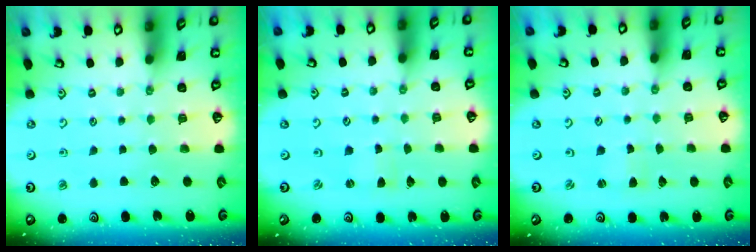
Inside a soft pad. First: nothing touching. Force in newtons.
{"total": 0.5, "press": 0.5, "slide": 0.1}
{"total": 1.8, "press": 1.7, "slide": 0.3}